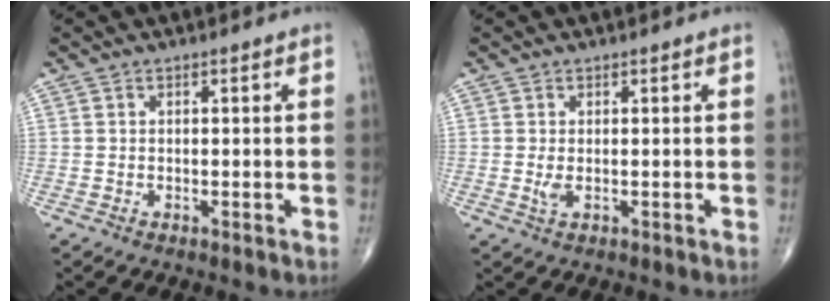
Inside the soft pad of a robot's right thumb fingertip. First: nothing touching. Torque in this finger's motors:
{"motor_torque": [0.66, -0.06, -0.01, 0.13, 0.01]}